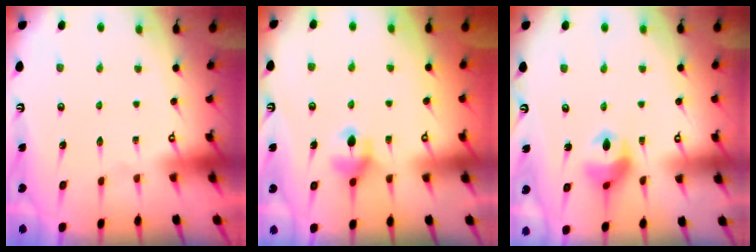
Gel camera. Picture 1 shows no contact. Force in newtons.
{"total": 5.9, "press": 5.9, "slide": 0.7}
{"total": 10.3, "press": 10.2, "slide": 1.8}